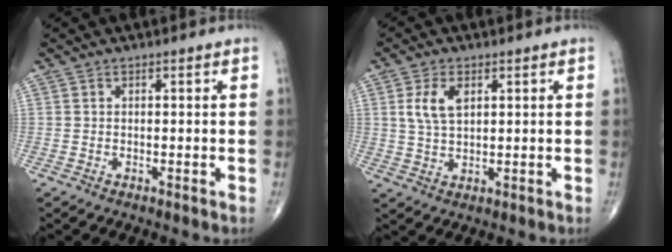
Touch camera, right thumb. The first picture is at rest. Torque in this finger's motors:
{"motor_torque": [-0.01, -0.07, 0.70, 0.32, 0.04]}